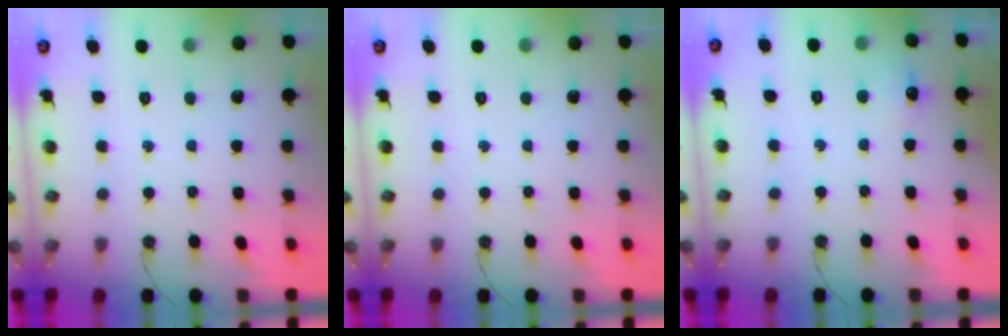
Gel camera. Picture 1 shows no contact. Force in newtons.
{"total": 0.0}
{"total": 6.1, "press": 6.0, "slide": 0.9}